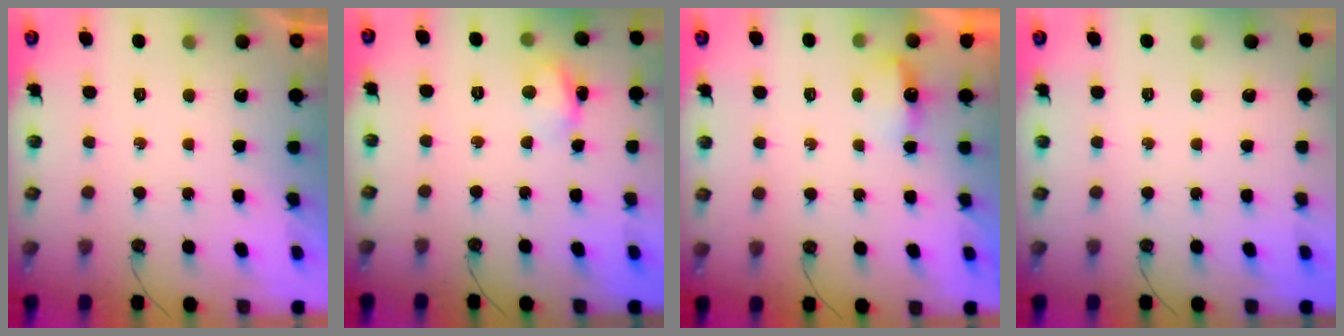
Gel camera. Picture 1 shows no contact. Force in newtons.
{"total": 4.6, "press": 4.6, "slide": 0.4}
{"total": 5.0, "press": 4.9, "slide": 0.8}
{"total": 0.0}